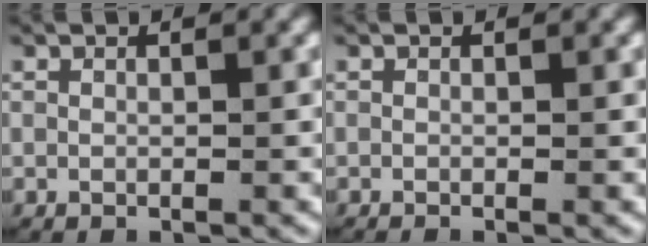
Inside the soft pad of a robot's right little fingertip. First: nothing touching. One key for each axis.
{"total": 0.6, "fx": -0.5, "fy": 0.1, "fz": 0.2, "tx": -0.003, "ty": -0.003, "tz": -0.008}